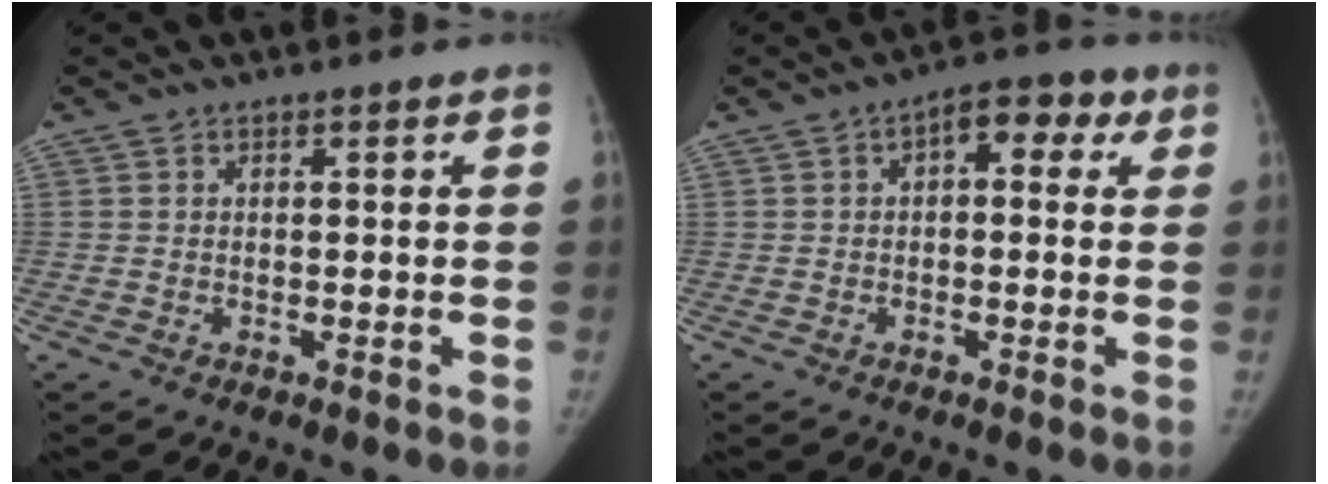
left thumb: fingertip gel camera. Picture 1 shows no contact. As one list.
[{"total": 7.1, "force": [2.2, 3.9, 5.5], "torque": [-0.044, 0.019, 0.018]}]